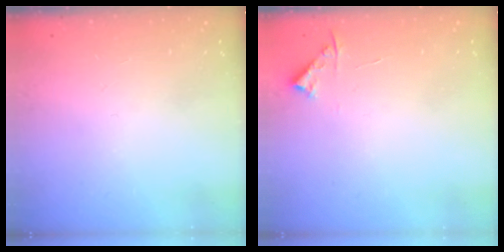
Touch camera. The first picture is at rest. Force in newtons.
{"total": 3.4, "press": 3.4, "slide": 0.4}